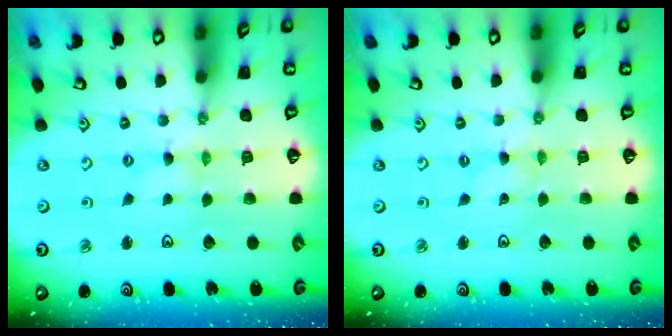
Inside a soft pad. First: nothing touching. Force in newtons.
{"total": 0.0}